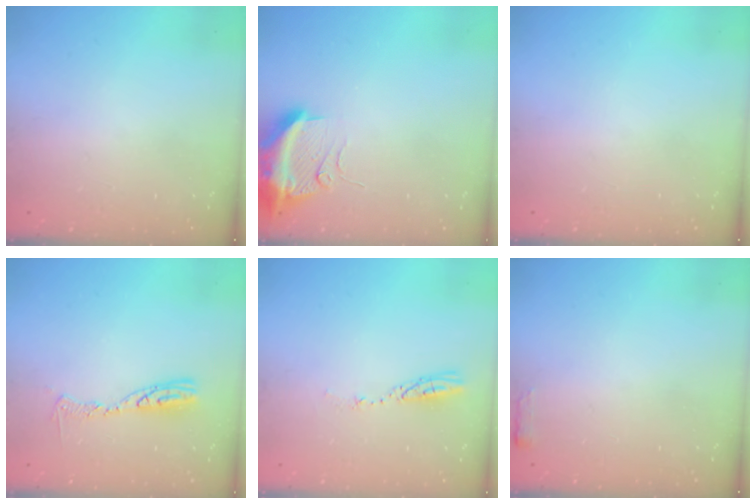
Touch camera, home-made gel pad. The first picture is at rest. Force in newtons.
{"total": 12.1, "press": 12.1, "slide": 1.3}
{"total": 0.0}
{"total": 8.8, "press": 8.8, "slide": 0.9}
{"total": 3.5, "press": 3.5, "slide": 0.3}
{"total": 2.4, "press": 2.4, "slide": 0.4}